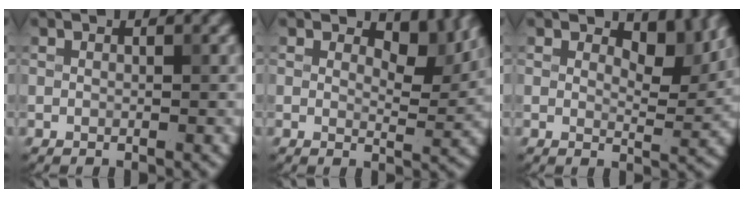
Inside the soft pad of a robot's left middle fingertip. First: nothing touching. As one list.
[{"total": 4.5, "force": [2.6, 2.1, 2.9], "torque": [-0.041, -0.006, 0.034]}, {"total": 4.2, "force": [2.6, 1.9, 2.8], "torque": [-0.039, -0.007, 0.033]}]